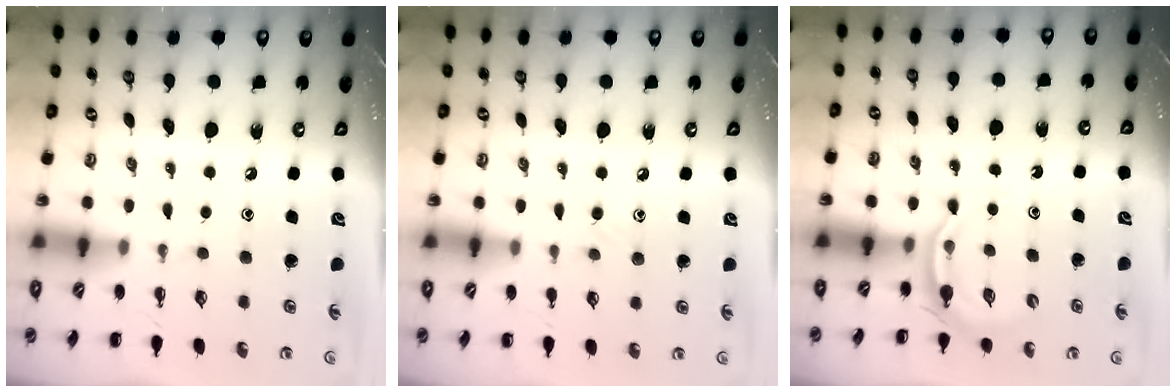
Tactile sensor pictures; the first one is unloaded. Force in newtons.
{"total": 5.8, "press": 5.4, "slide": 2.1}
{"total": 2.9, "press": 2.8, "slide": 0.7}